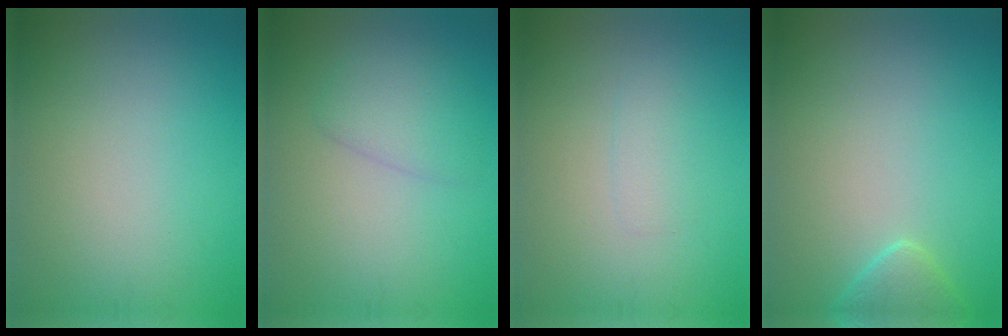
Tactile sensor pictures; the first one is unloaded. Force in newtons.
{"total": 2.6, "press": 2.6, "slide": 0.1}
{"total": 1.1, "press": 1.1, "slide": 0.1}
{"total": 2.5, "press": 2.5, "slide": 0.2}